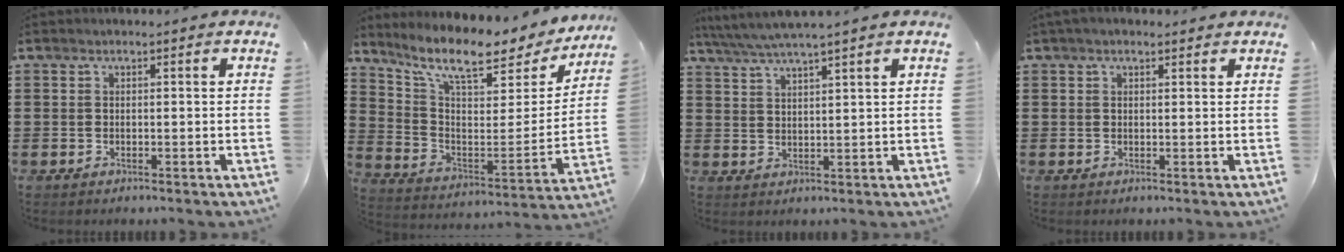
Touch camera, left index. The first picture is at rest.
{"total": 10.0, "force": [7.9, 2.4, 5.7], "torque": [-0.130, -0.059, 0.130]}
{"total": 4.0, "force": [3.5, -0.4, 2.0], "torque": [-0.048, -0.012, 0.062]}
{"total": 1.5, "force": [1.1, 0.5, 0.9], "torque": [-0.018, 0.005, 0.020]}